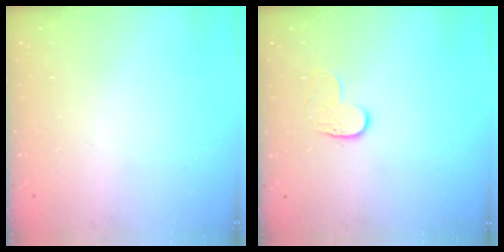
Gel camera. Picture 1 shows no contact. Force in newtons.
{"total": 4.1, "press": 4.1, "slide": 0.3}